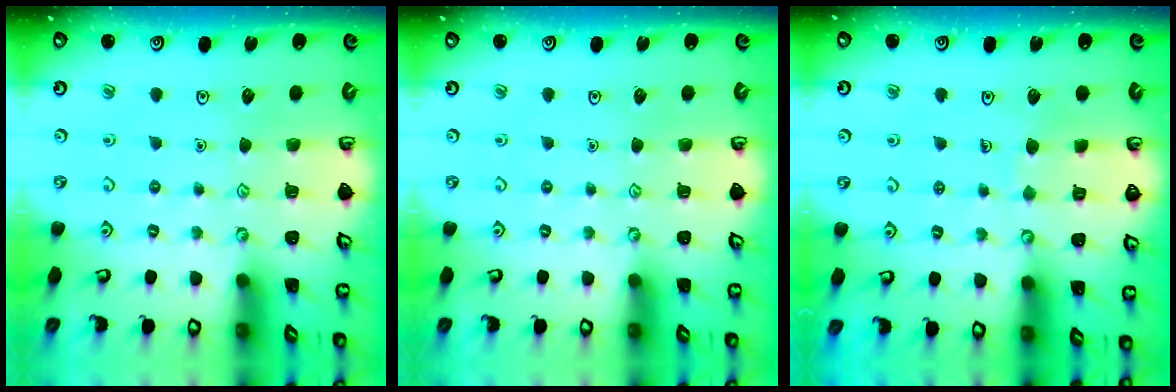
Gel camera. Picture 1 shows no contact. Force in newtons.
{"total": 0.0}
{"total": 3.9, "press": 3.9, "slide": 0.2}